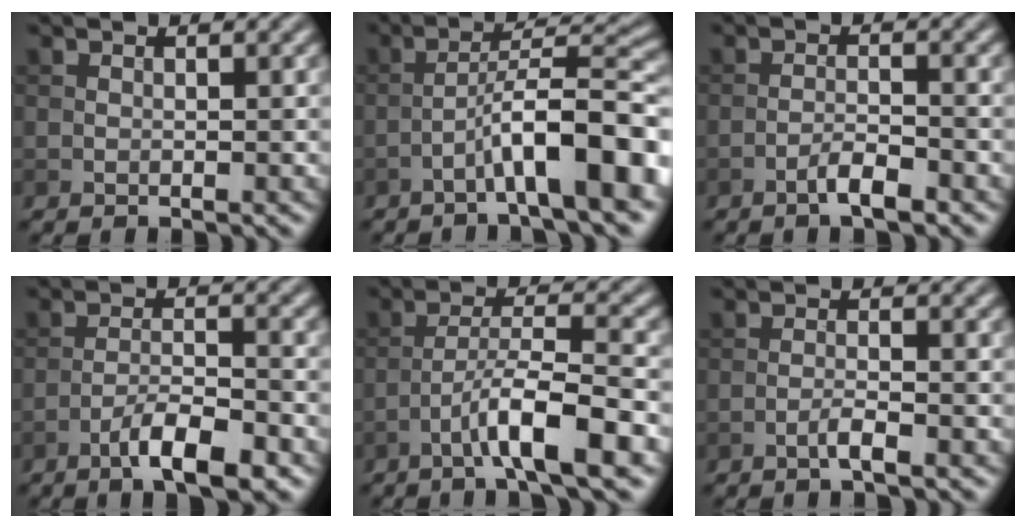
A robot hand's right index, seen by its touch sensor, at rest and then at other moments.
{"total": 8.1, "force": [-3.6, 1.4, 7.1], "torque": [-0.109, 0.026, -0.062]}
{"total": 2.5, "force": [-1.6, 0.4, 1.8], "torque": [-0.032, 0.006, -0.033]}
{"total": 5.2, "force": [-3.3, 1.1, 3.9], "torque": [-0.069, 0.007, -0.057]}
{"total": 6.5, "force": [-3.4, 0.8, 5.5], "torque": [-0.089, 0.014, -0.061]}
{"total": 1.6, "force": [-0.9, 0.2, 1.3], "torque": [-0.024, 0.005, -0.021]}